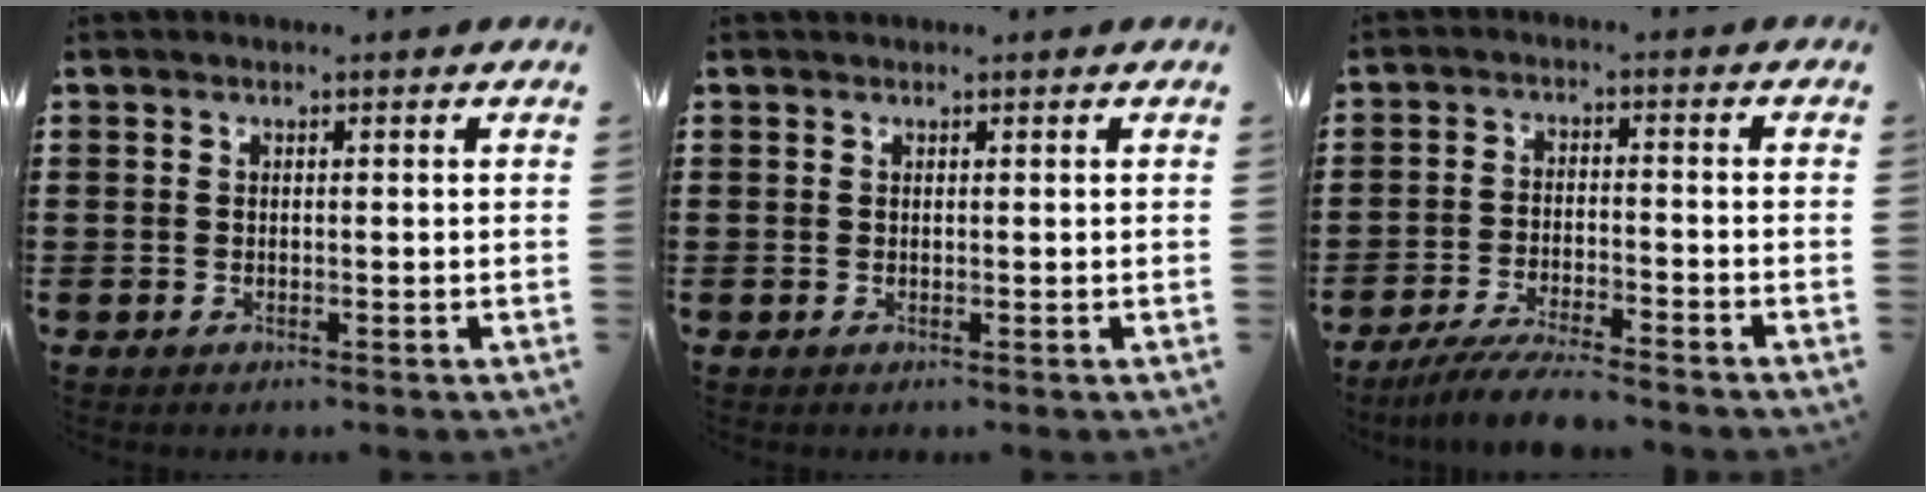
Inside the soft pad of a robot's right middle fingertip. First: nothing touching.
{"total": 0.0}
{"total": 5.5, "force": [-5.0, 0.2, 2.1], "torque": [-0.047, -0.009, -0.098]}